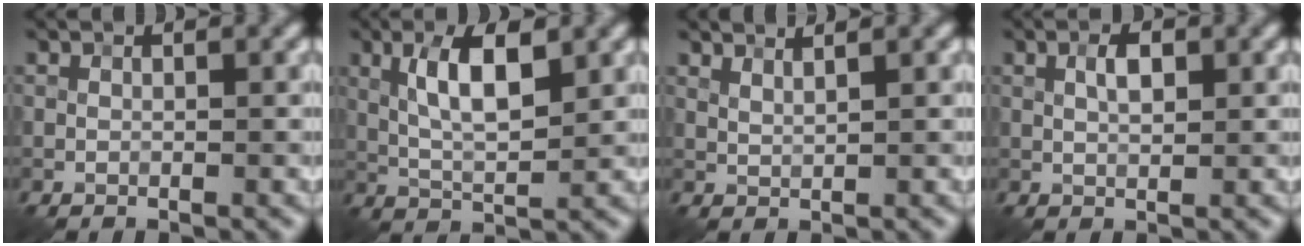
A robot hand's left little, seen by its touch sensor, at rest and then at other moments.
{"total": 5.6, "force": [1.7, 1.9, 5.0], "torque": [-0.096, -0.001, 0.031]}
{"total": 2.2, "force": [1.8, 0.4, 1.1], "torque": [-0.018, 0.000, 0.023]}
{"total": 1.9, "force": [0.5, 0.9, 1.7], "torque": [-0.032, 0.001, 0.007]}